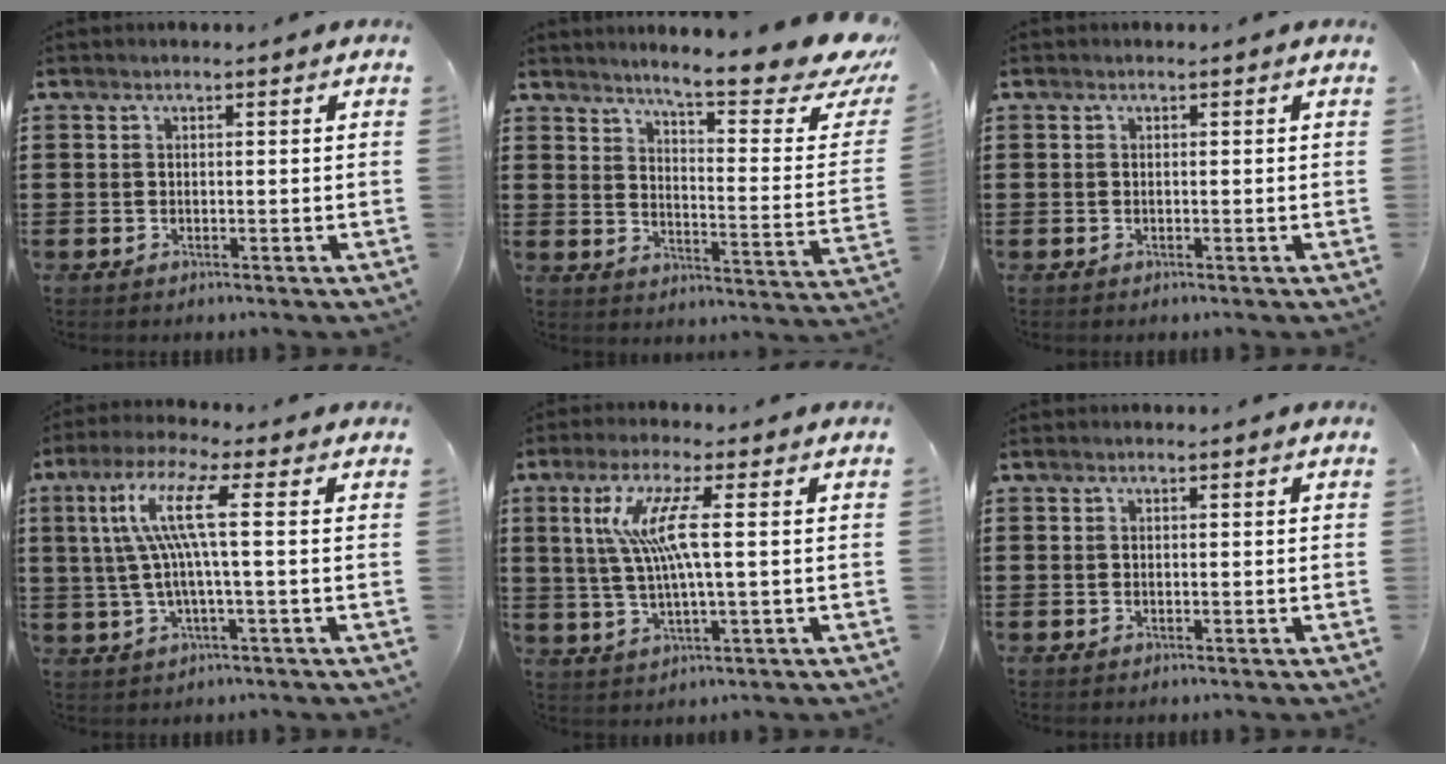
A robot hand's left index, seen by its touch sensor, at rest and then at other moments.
{"total": 9.7, "force": [8.0, 0.3, 5.5], "torque": [-0.103, -0.062, 0.129]}
{"total": 0.0}
{"total": 9.2, "force": [1.4, 0.7, 9.0], "torque": [-0.204, -0.006, 0.009]}
{"total": 8.3, "force": [1.8, 0.6, 8.0], "torque": [-0.173, -0.008, 0.021]}
{"total": 0.0}